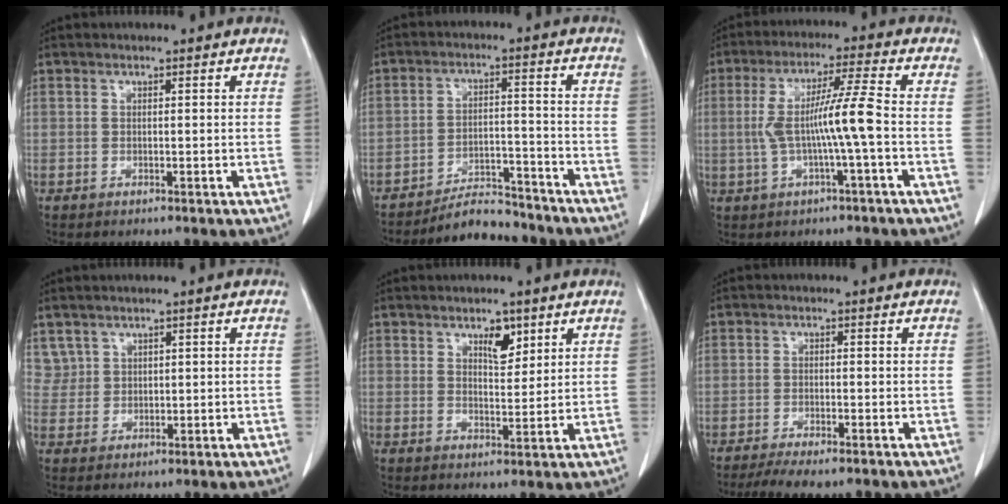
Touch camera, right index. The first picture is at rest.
{"total": 7.6, "force": [-7.2, 1.8, 1.2], "torque": [-0.017, 0.012, -0.118]}
{"total": 8.5, "force": [-1.0, -0.7, 8.4], "torque": [-0.167, 0.016, -0.017]}
{"total": 3.0, "force": [1.7, 2.4, -0.2], "torque": [0.015, 0.008, 0.033]}
{"total": 3.9, "force": [2.4, 1.8, 2.6], "torque": [-0.039, -0.004, 0.041]}
{"total": 6.2, "force": [-5.0, 1.2, 3.5], "torque": [-0.050, -0.010, -0.076]}